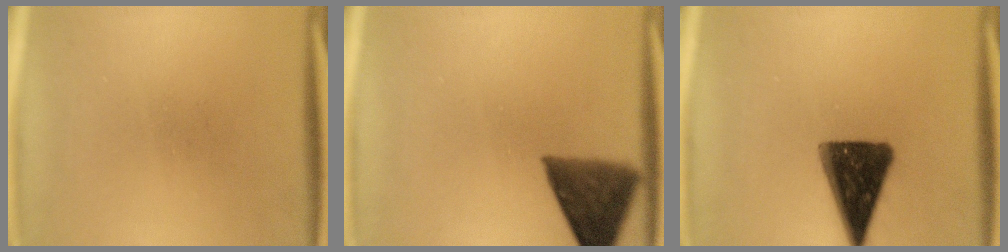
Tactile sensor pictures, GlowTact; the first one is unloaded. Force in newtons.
{"total": 10.3}
{"total": 13.8}